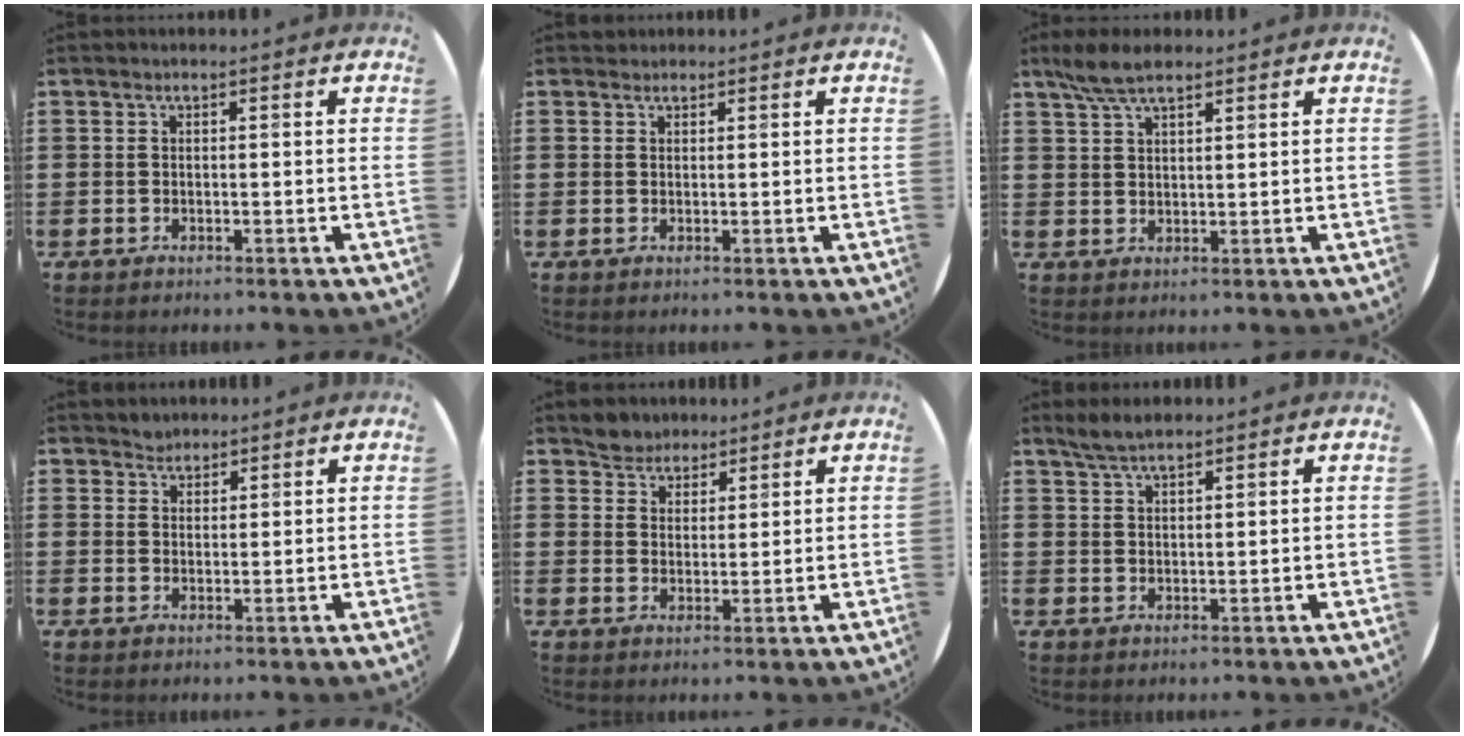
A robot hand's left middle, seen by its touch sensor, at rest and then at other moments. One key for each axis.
{"total": 0.7, "fx": 0.6, "fy": 0.2, "fz": -0.1, "tx": 0.002, "ty": 0.004, "tz": 0.013}
{"total": 4.9, "fx": 3.8, "fy": 1.3, "fz": 2.7, "tx": -0.061, "ty": 0.002, "tz": 0.070}
{"total": 1.8, "fx": 1.7, "fy": 0.6, "fz": -0.3, "tx": 0.003, "ty": 0.002, "tz": 0.035}
{"total": 3.6, "fx": 3.2, "fy": 1.4, "fz": -0.7, "tx": 0.000, "ty": 0.000, "tz": 0.063}
{"total": 3.0, "fx": 2.6, "fy": 0.6, "fz": 1.3, "tx": -0.029, "ty": 0.003, "tz": 0.048}